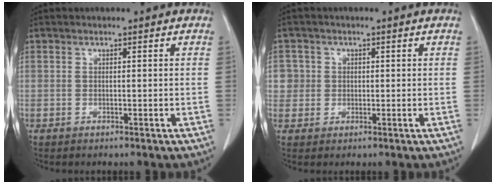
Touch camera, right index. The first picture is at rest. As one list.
[{"total": 3.1, "force": [0.5, 3.1, -0.1], "torque": [0.019, 0.009, 0.010]}]